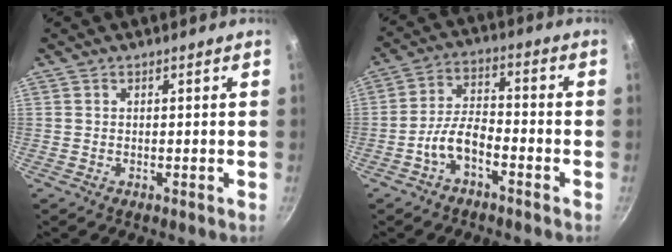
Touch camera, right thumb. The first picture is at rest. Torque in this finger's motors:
{"motor_torque": [-0.16, 0.30, 0.73, -0.95, 0.24]}